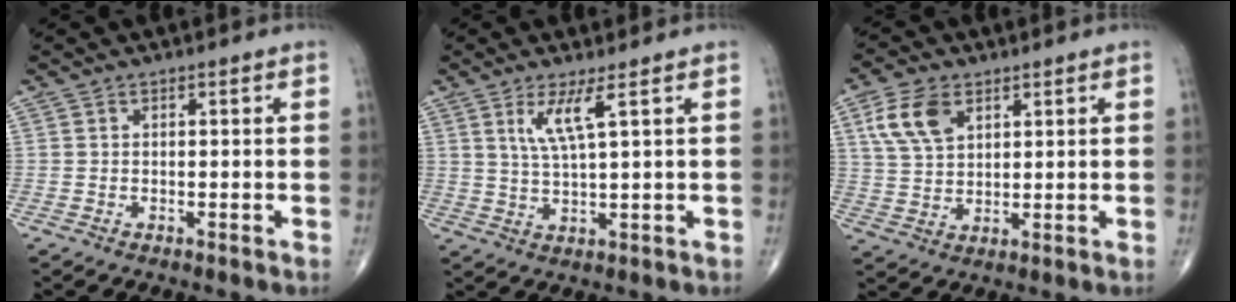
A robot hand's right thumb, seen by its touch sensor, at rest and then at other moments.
{"total": 5.1, "force": [2.4, 0.2, 4.5], "torque": [-0.100, -0.022, 0.054]}
{"total": 8.6, "force": [3.8, 5.2, 5.7], "torque": [-0.103, -0.008, 0.078]}